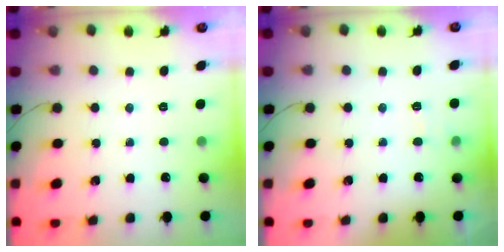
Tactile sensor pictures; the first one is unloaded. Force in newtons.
{"total": 5.8, "press": 5.6, "slide": 1.6}